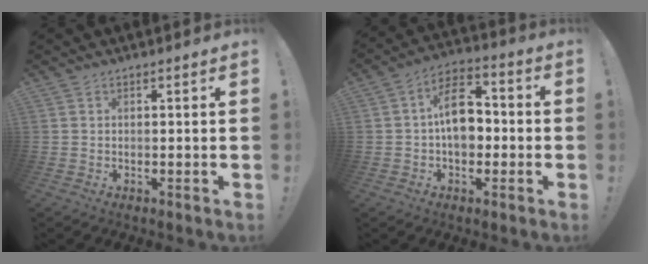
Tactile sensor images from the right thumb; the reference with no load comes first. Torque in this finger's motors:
{"motor_torque": [1.78, 1.59, 1.02, -0.26, 0.08]}